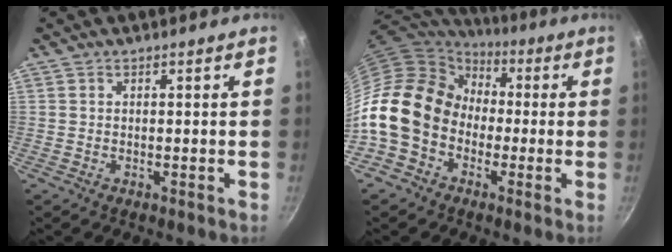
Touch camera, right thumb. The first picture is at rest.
{"total": 19.0, "force": [-1.3, 14.9, 11.7], "torque": [-0.194, 0.048, -0.033]}